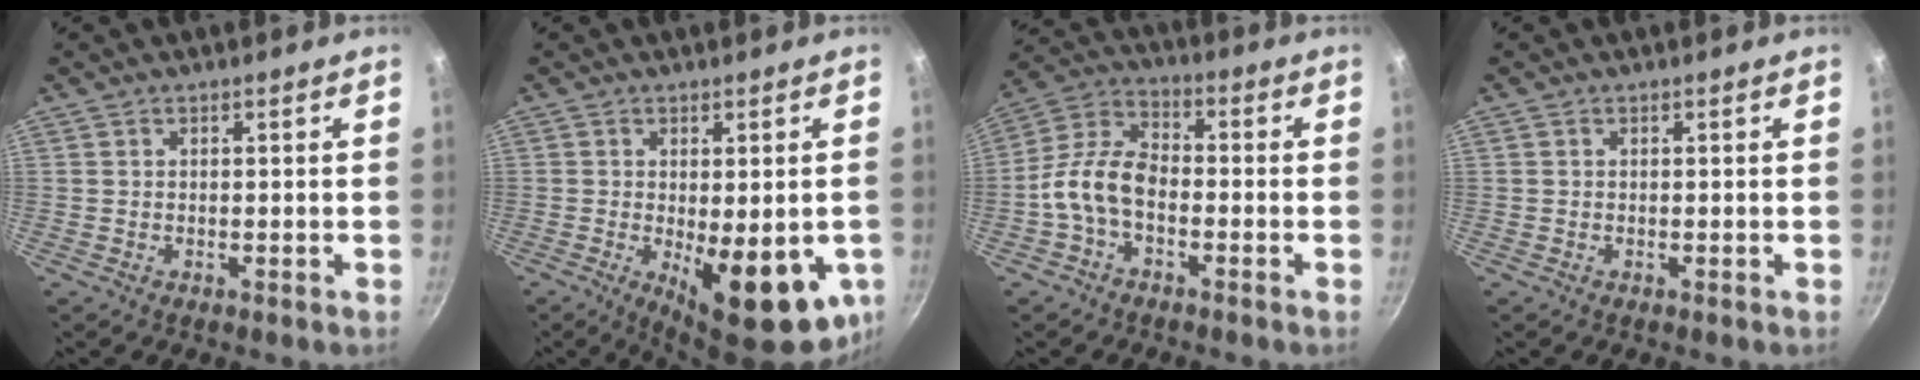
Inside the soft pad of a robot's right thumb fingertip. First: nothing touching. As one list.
[{"total": 16.3, "force": [-3.9, 6.2, 14.6], "torque": [-0.170, -0.020, -0.036]}, {"total": 9.5, "force": [-2.9, 5.8, 7.0], "torque": [-0.129, 0.044, -0.072]}, {"total": 0.0}]